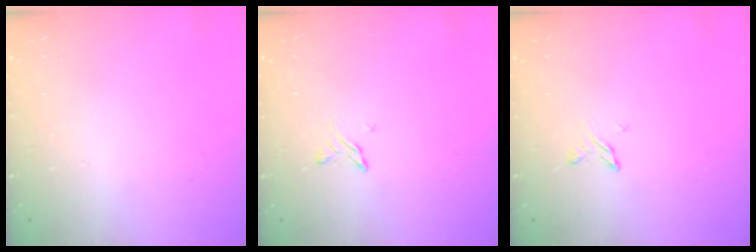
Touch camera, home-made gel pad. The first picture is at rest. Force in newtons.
{"total": 3.0, "press": 2.9, "slide": 0.4}
{"total": 3.0, "press": 2.9, "slide": 0.4}